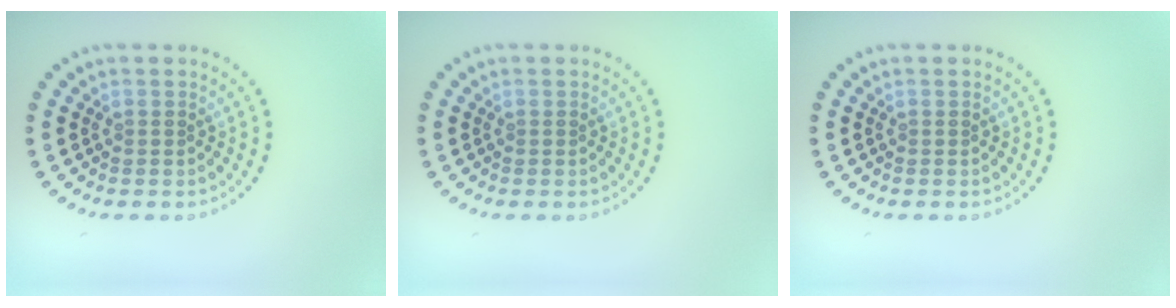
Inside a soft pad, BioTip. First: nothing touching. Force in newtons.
{"total": 0.0}
{"total": 0.0}